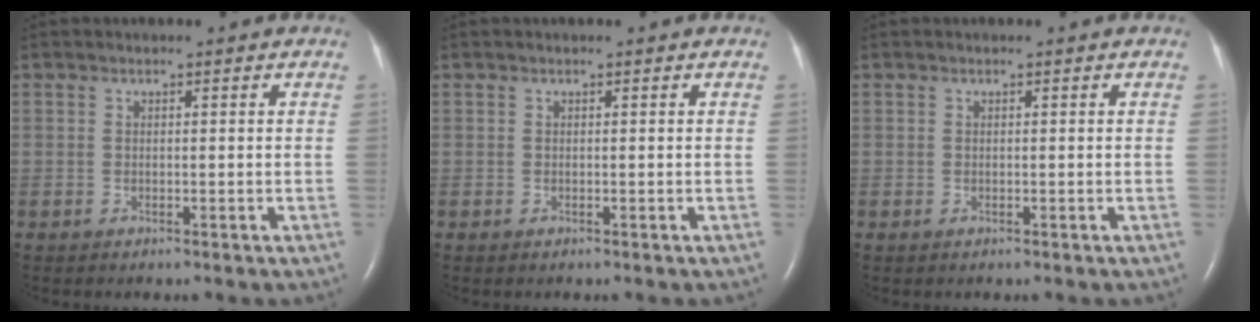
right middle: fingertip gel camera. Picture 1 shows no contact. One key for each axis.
{"total": 0.0}
{"total": 0.0}